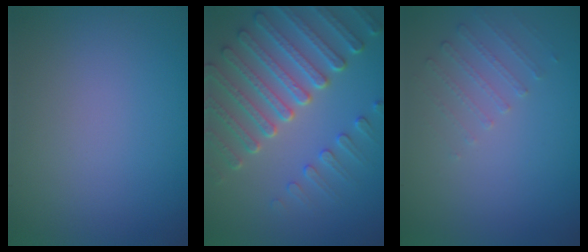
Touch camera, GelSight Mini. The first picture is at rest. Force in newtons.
{"total": 7.3, "press": 5.6, "slide": 4.6}
{"total": 1.3, "press": 0.9, "slide": 1.0}